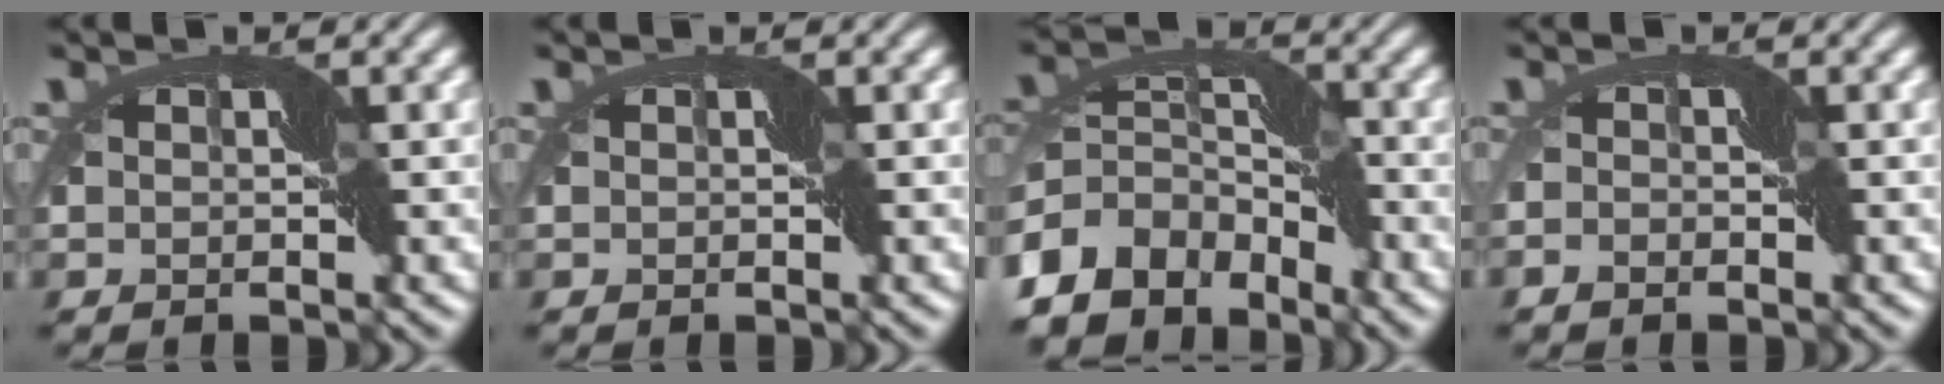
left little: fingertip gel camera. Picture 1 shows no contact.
{"total": 0.0}
{"total": 9.5, "force": [-5.2, 6.3, 4.9], "torque": [-0.106, 0.006, -0.110]}
{"total": 1.1, "force": [-0.9, 0.5, 0.3], "torque": [-0.010, 0.003, -0.021]}